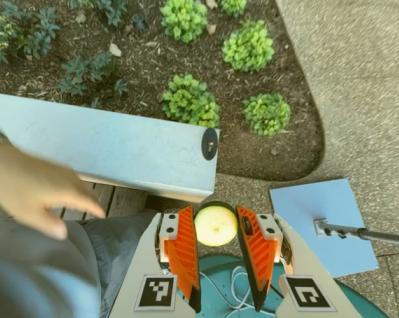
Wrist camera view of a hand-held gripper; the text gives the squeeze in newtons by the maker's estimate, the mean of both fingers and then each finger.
{"total": 10.2, "left": 11.2, "right": 9.3}